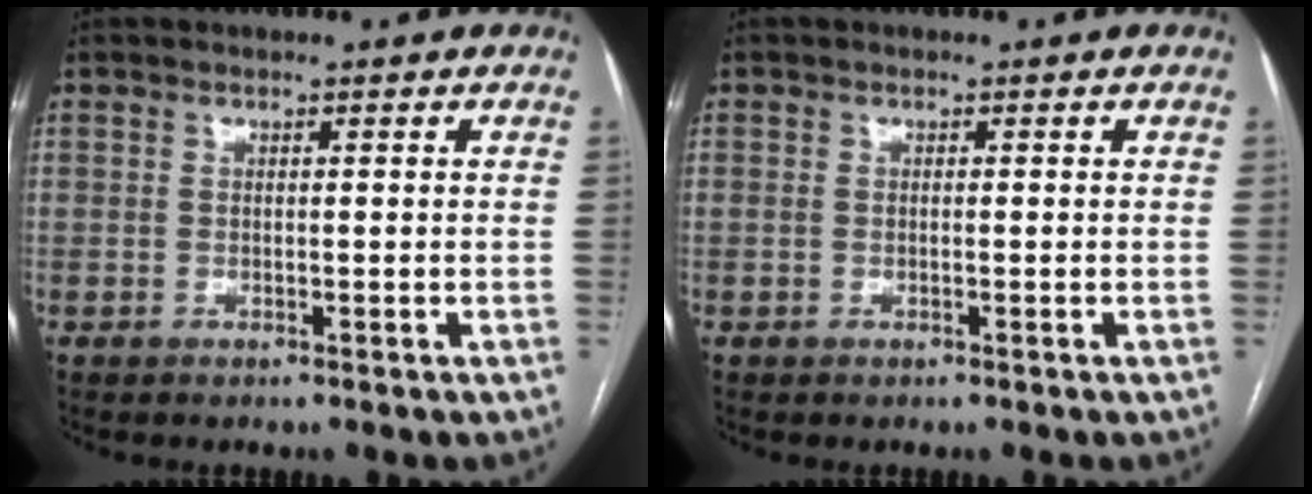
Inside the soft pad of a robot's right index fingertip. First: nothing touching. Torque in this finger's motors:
{"motor_torque": [-0.16, 0.28, -0.29, -0.07]}